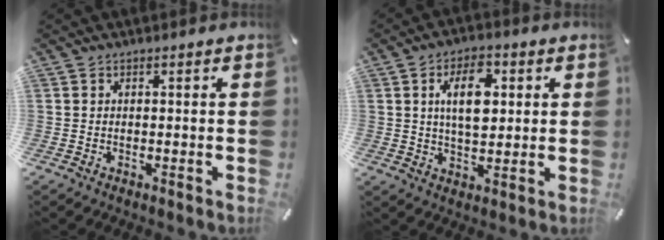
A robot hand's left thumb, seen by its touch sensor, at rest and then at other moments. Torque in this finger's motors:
{"motor_torque": [0.27, 0.35, 0.81, -0.68, 0.34]}